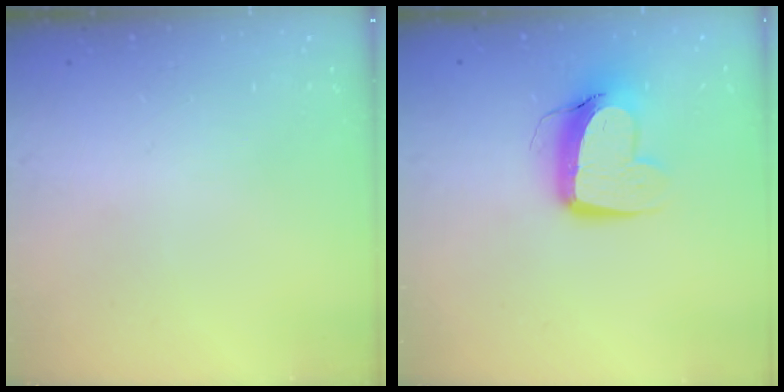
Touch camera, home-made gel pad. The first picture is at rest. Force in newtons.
{"total": 11.6, "press": 11.5, "slide": 1.3}